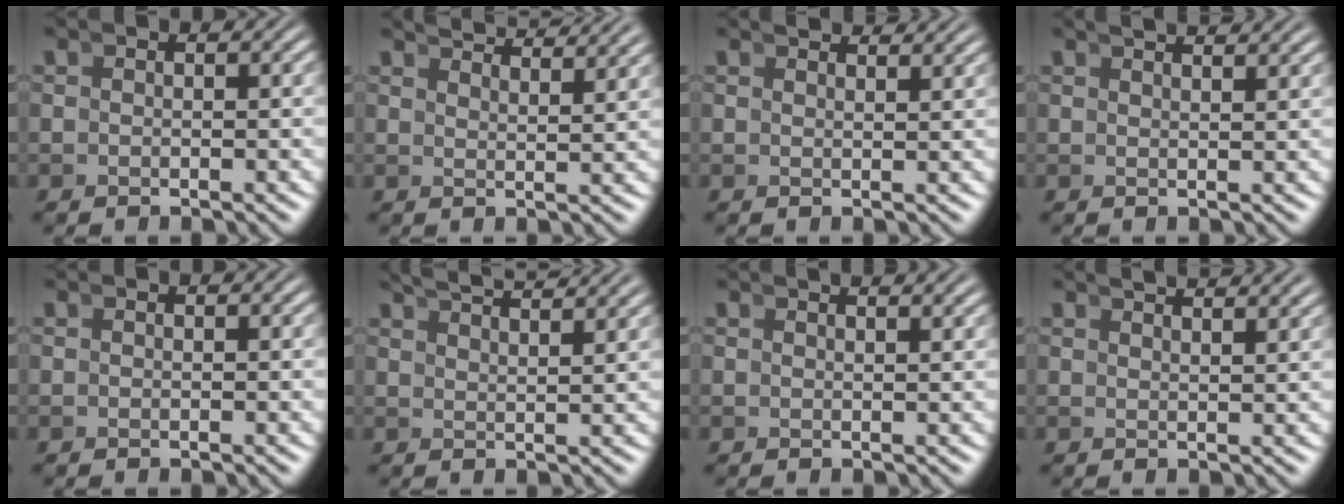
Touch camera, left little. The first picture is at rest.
{"total": 4.6, "force": [4.4, 0.1, 1.4], "torque": [-0.014, 0.010, 0.069]}
{"total": 2.4, "force": [2.4, -0.2, 0.4], "torque": [0.005, 0.007, 0.035]}
{"total": 2.6, "force": [2.5, -0.2, 0.8], "torque": [-0.001, 0.009, 0.037]}
{"total": 0.0}
{"total": 5.0, "force": [4.6, 0.4, 1.8], "torque": [-0.027, 0.010, 0.075]}
{"total": 1.5, "force": [1.4, -0.2, 0.5], "torque": [0.005, 0.007, 0.020]}
{"total": 2.8, "force": [2.6, -0.2, 0.8], "torque": [-0.002, 0.009, 0.040]}